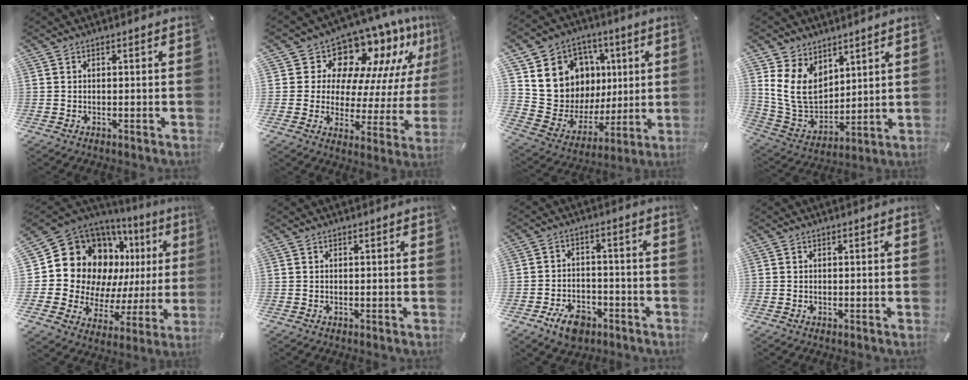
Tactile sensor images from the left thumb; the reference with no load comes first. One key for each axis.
{"total": 11.9, "fx": 9.9, "fy": 6.0, "fz": 2.9, "tx": -0.047, "ty": -0.110, "tz": 0.164}
{"total": 13.1, "fx": 3.4, "fy": 12.4, "fz": 2.6, "tx": -0.042, "ty": -0.037, "tz": 0.088}
{"total": 12.4, "fx": 5.0, "fy": 9.7, "fz": 5.8, "tx": -0.153, "ty": -0.033, "tz": 0.101}
{"total": 19.4, "fx": 7.8, "fy": 15.4, "fz": 8.9, "tx": -0.148, "ty": -0.065, "tz": 0.170}
{"total": 0.0}
{"total": 7.2, "fx": -4.3, "fy": 4.6, "fz": 3.6, "tx": -0.067, "ty": 0.023, "tz": -0.077}
{"total": 0.0}